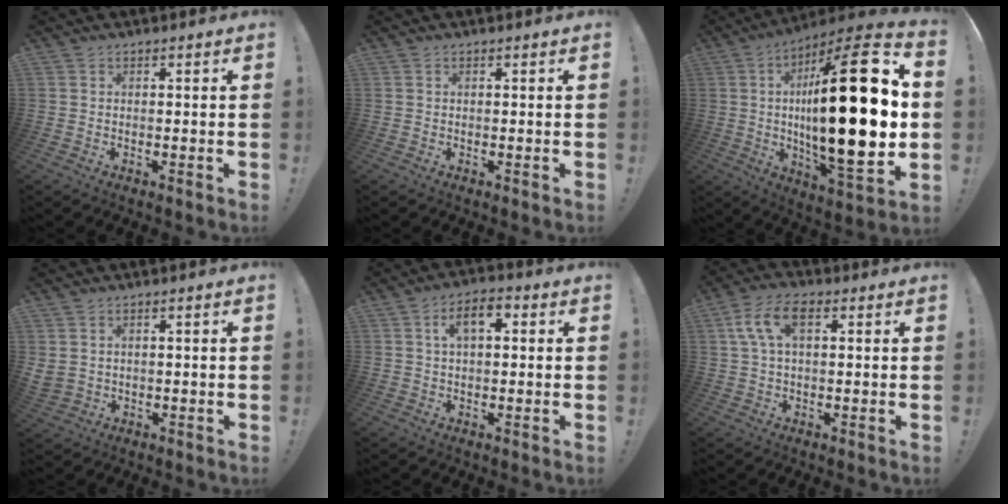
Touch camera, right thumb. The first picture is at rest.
{"total": 0.0}
{"total": 34.7, "force": [1.3, 10.2, 33.1], "torque": [-0.568, -0.009, 0.015]}
{"total": 2.8, "force": [1.3, 2.1, 1.2], "torque": [-0.028, -0.008, 0.025]}
{"total": 6.9, "force": [1.7, 3.6, 5.6], "torque": [-0.087, 0.008, 0.026]}
{"total": 9.3, "force": [2.4, 5.0, 7.4], "torque": [-0.150, 0.011, 0.046]}